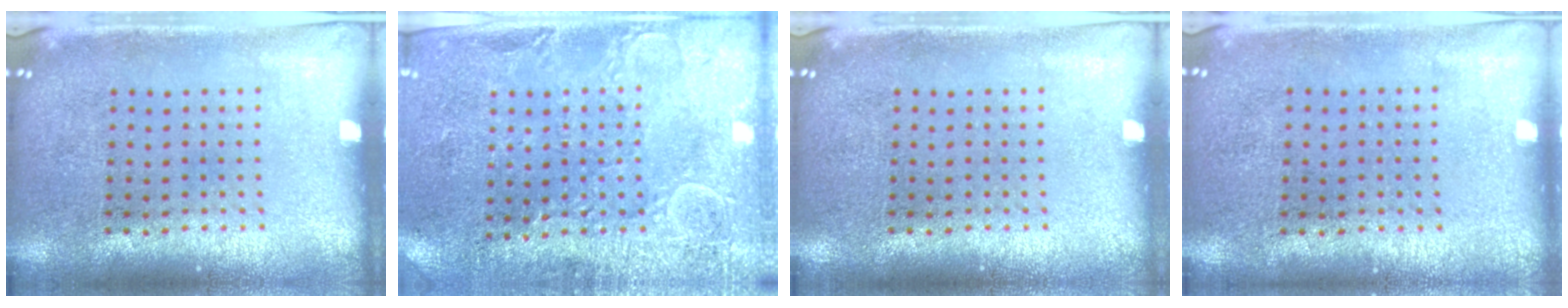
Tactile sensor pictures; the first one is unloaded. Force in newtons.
{"total": 2.9, "press": 2.6, "slide": 1.2}
{"total": 0.0}
{"total": 0.0}